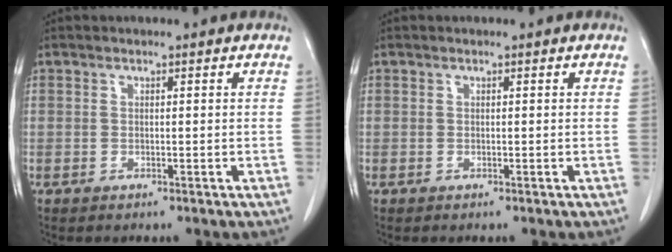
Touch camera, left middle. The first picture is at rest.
{"total": 0.0}